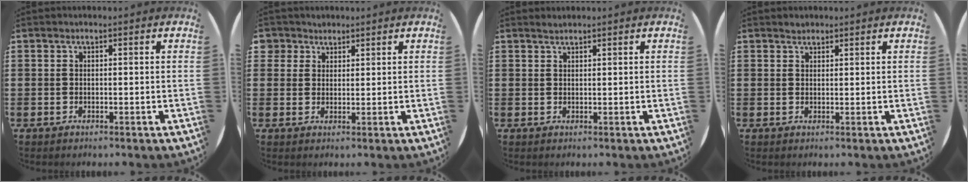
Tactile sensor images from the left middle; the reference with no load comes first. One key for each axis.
{"total": 2.5, "fx": 1.9, "fy": 1.6, "fz": -0.2, "tx": 0.003, "ty": 0.005, "tz": 0.036}
{"total": 0.9, "fx": 0.9, "fy": 0.0, "fz": 0.1, "tx": -0.003, "ty": 0.000, "tz": 0.017}
{"total": 1.0, "fx": 0.9, "fy": 0.3, "fz": -0.1, "tx": 0.000, "ty": 0.002, "tz": 0.019}